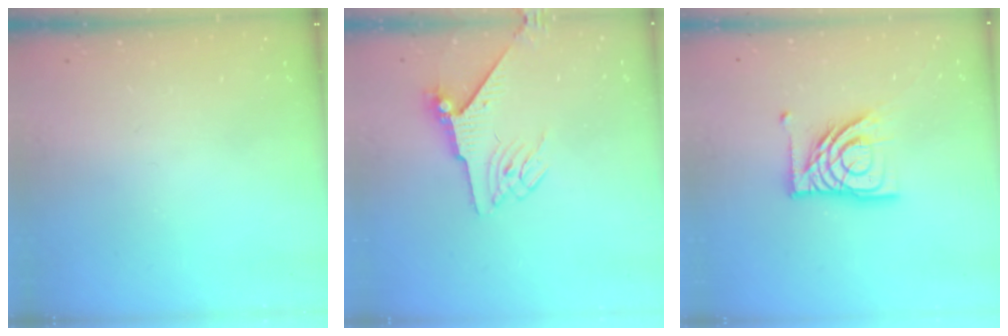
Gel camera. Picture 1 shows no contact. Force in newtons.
{"total": 6.0, "press": 5.9, "slide": 1.0}
{"total": 14.7, "press": 14.6, "slide": 1.7}